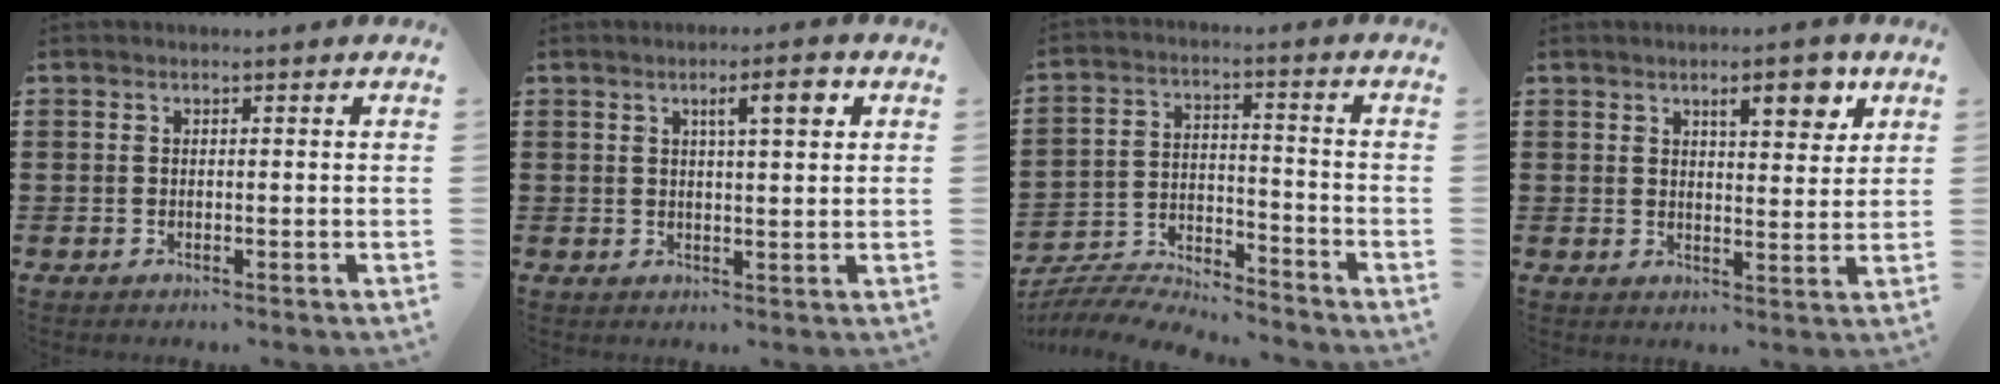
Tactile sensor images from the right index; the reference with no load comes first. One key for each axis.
{"total": 4.5, "fx": 1.9, "fy": 0.8, "fz": 4.0, "tx": -0.066, "ty": 0.002, "tz": 0.025}
{"total": 5.7, "fx": -5.6, "fy": 0.5, "fz": 0.7, "tx": -0.034, "ty": 0.001, "tz": -0.119}
{"total": 6.2, "fx": 3.6, "fy": 2.0, "fz": 4.6, "tx": -0.067, "ty": -0.002, "tz": 0.054}